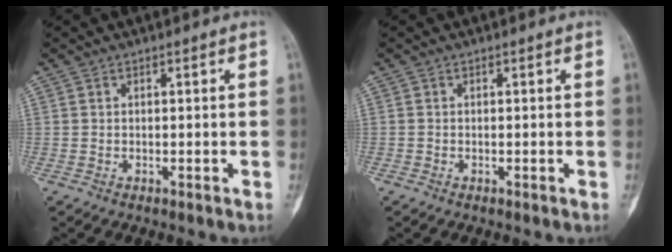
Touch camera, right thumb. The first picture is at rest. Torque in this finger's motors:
{"motor_torque": [0.32, 0.39, -0.15, -0.05, -0.04]}